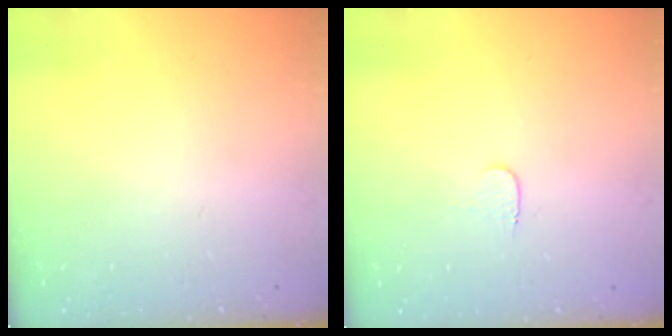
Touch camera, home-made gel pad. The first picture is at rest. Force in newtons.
{"total": 3.8, "press": 3.7, "slide": 0.4}